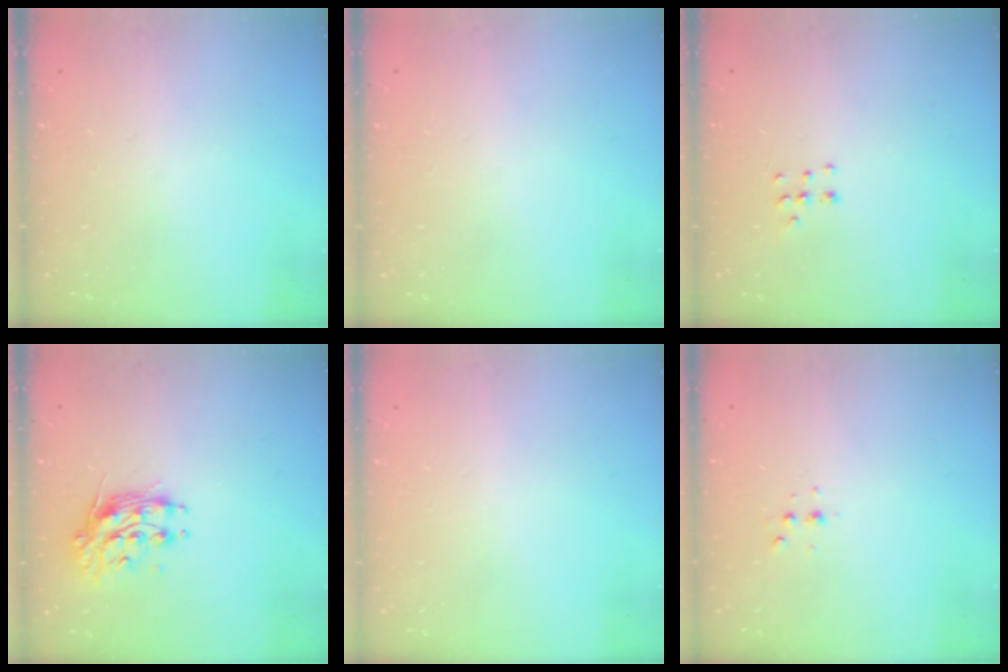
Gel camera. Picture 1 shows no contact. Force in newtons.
{"total": 0.0}
{"total": 4.4, "press": 4.3, "slide": 0.9}
{"total": 10.9, "press": 10.9, "slide": 0.5}
{"total": 0.0}
{"total": 2.8, "press": 2.8, "slide": 0.7}